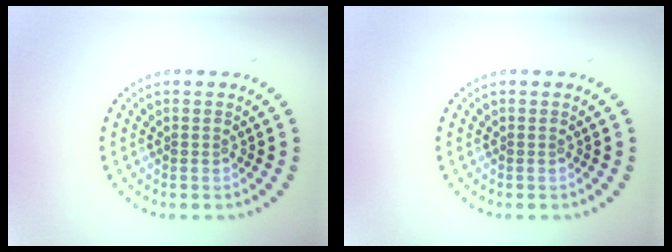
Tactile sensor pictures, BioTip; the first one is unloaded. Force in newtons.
{"total": 0.0}